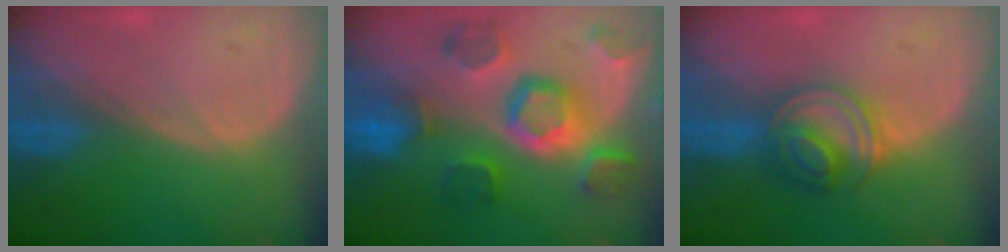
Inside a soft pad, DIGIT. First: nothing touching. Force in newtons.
{"total": 11.3, "press": 10.0, "slide": 5.2}
{"total": 6.0, "press": 6.0, "slide": 0.5}